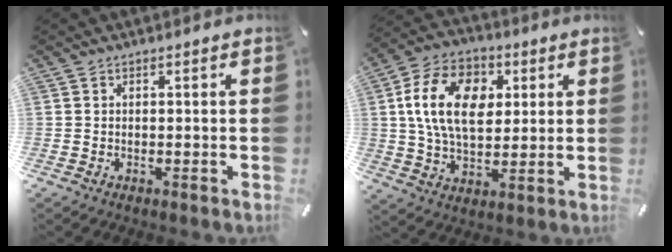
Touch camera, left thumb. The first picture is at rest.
{"total": 15.9, "force": [3.3, 10.9, 11.0], "torque": [-0.218, 0.017, 0.058]}